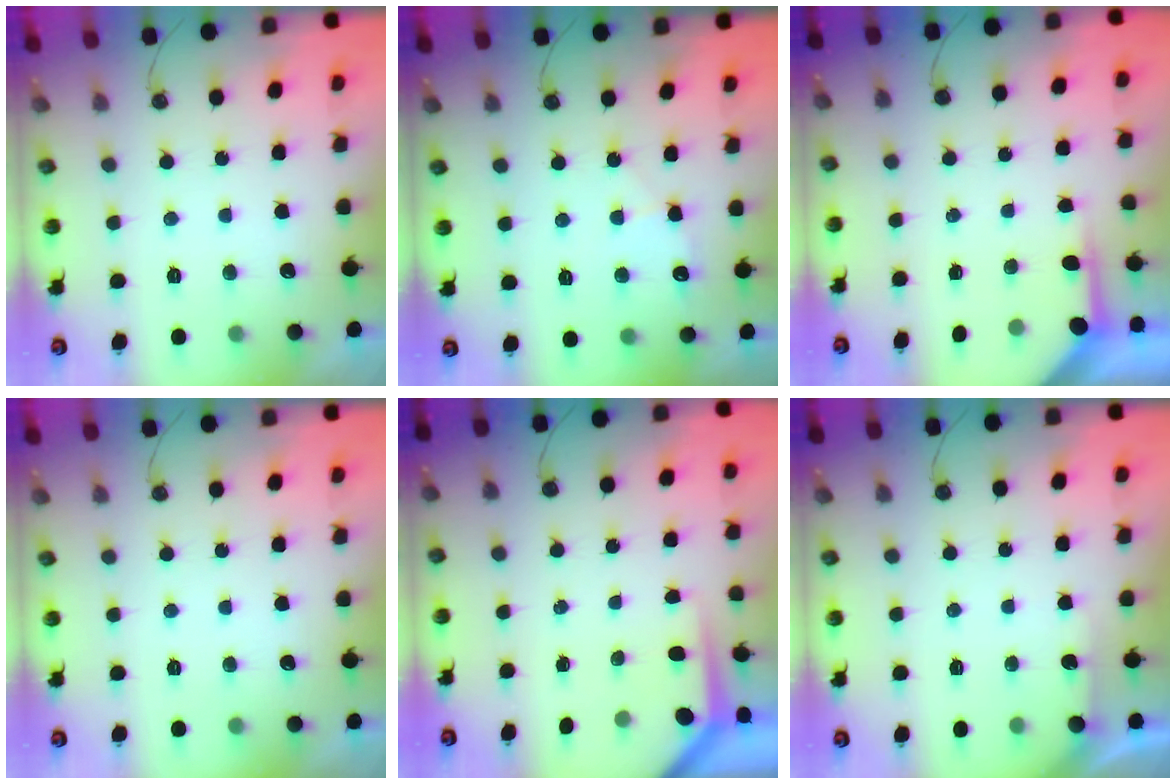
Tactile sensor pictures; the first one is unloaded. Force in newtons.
{"total": 5.1, "press": 5.0, "slide": 0.6}
{"total": 3.9, "press": 3.9, "slide": 0.3}
{"total": 0.0}
{"total": 3.7, "press": 3.7, "slide": 0.3}
{"total": 2.0, "press": 2.0, "slide": 0.3}